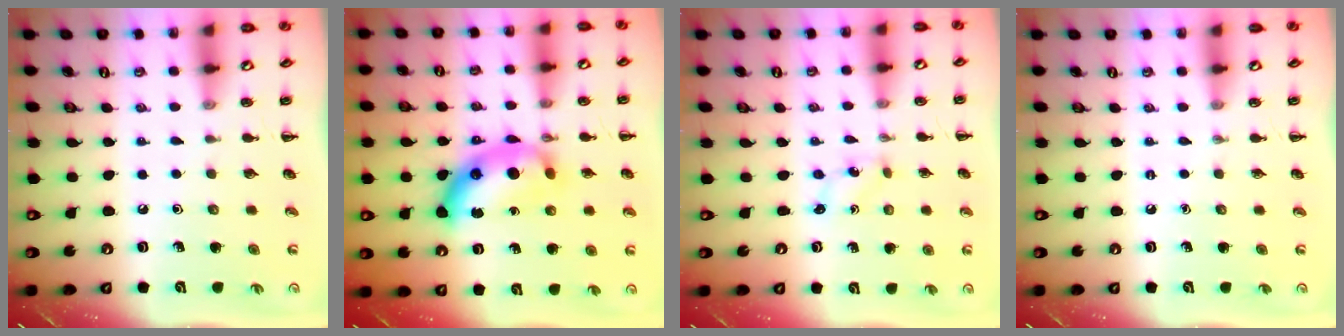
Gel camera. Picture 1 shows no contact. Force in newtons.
{"total": 14.1, "press": 14.1, "slide": 0.3}
{"total": 0.0}
{"total": 0.0}